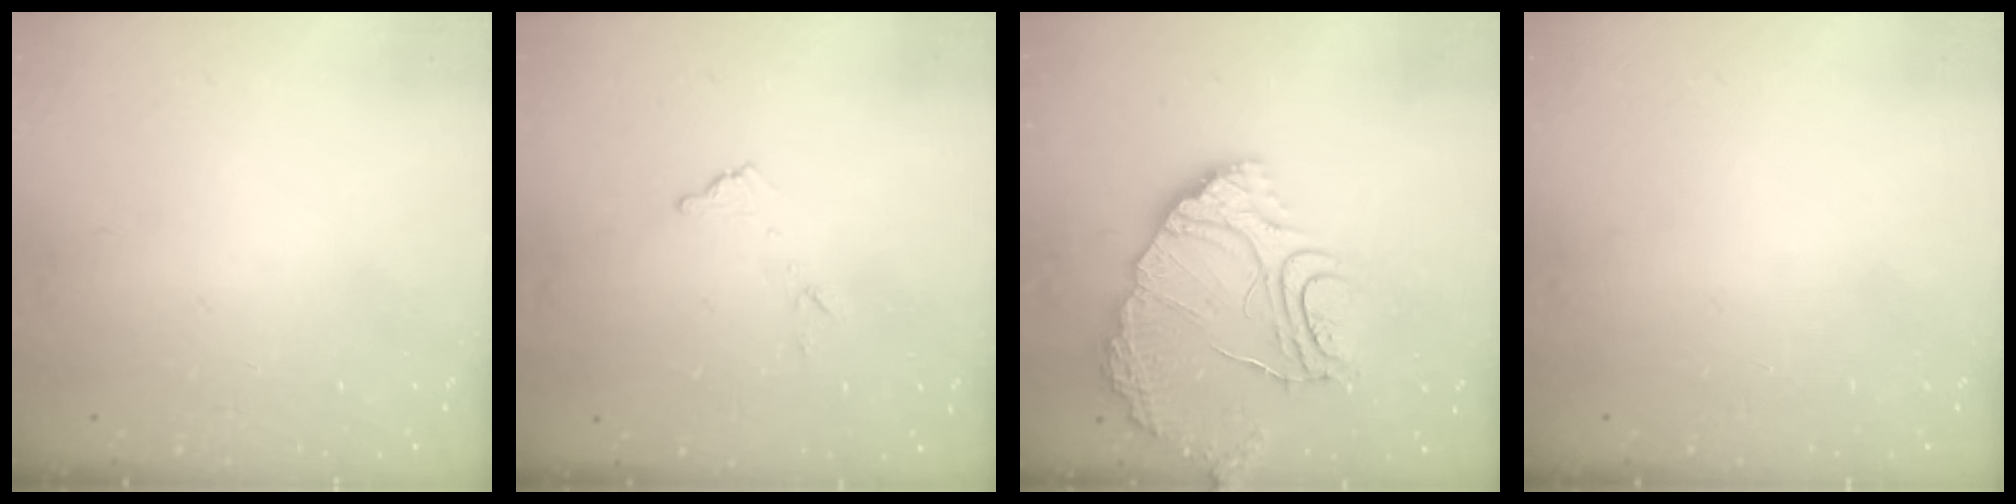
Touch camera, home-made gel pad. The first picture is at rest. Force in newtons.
{"total": 6.9, "press": 6.9, "slide": 0.4}
{"total": 15.4, "press": 15.3, "slide": 1.6}
{"total": 0.0}